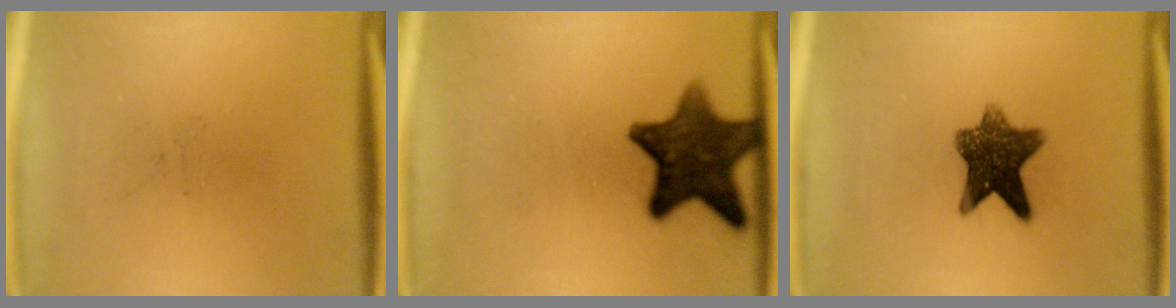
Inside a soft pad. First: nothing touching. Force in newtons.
{"total": 12.0}
{"total": 9.5}